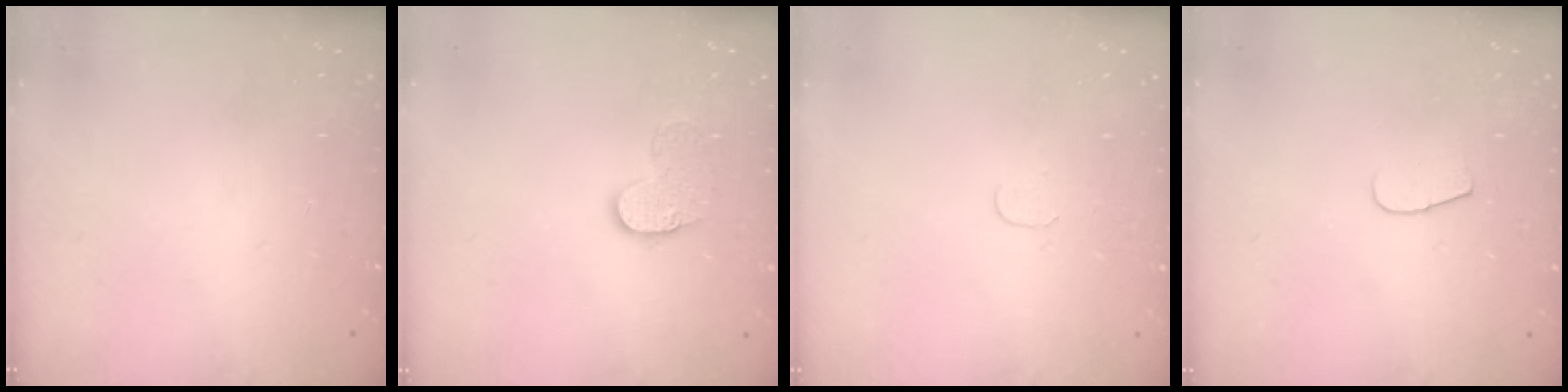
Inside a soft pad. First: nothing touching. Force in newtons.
{"total": 9.1, "press": 9.0, "slide": 0.6}
{"total": 3.5, "press": 3.5, "slide": 0.3}
{"total": 5.9, "press": 5.9, "slide": 0.6}